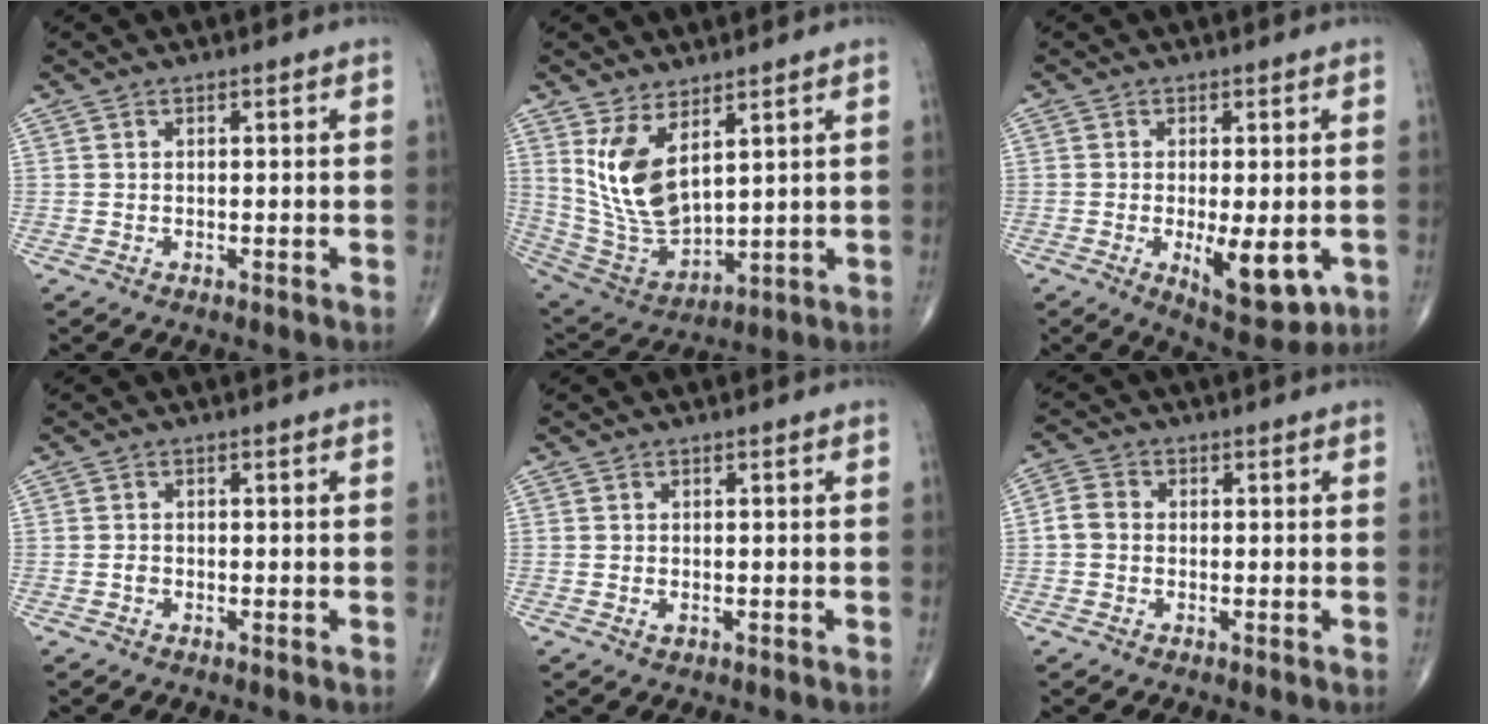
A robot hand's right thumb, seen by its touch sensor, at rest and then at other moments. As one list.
[{"total": 12.3, "force": [5.1, 5.8, 9.6], "torque": [-0.180, -0.037, 0.122]}, {"total": 9.4, "force": [-2.4, 3.6, 8.4], "torque": [-0.111, -0.021, -0.027]}, {"total": 0.8, "force": [-0.4, 0.5, 0.5], "torque": [-0.006, 0.001, -0.009]}, {"total": 0.7, "force": [-0.3, 0.4, 0.5], "torque": [-0.010, -0.002, -0.005]}, {"total": 3.4, "force": [-0.4, 2.9, 1.8], "torque": [-0.033, 0.010, -0.014]}]